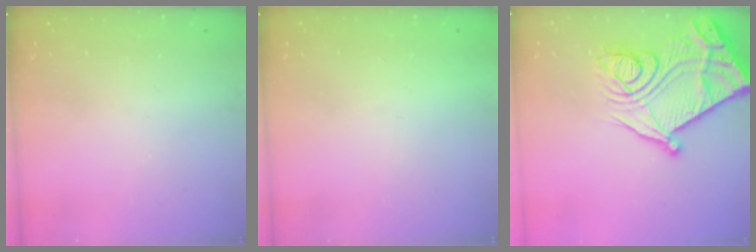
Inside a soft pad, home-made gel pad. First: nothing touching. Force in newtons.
{"total": 1.6, "press": 1.6, "slide": 0.1}
{"total": 27.1, "press": 27.1, "slide": 0.8}